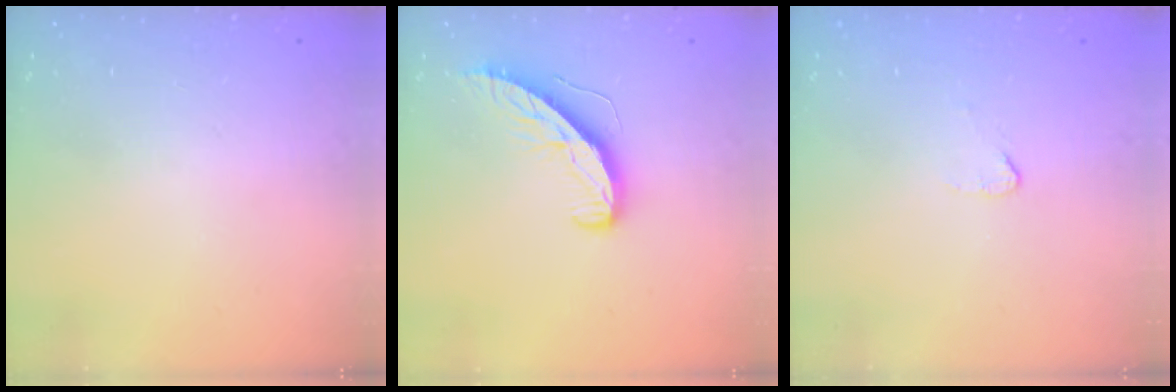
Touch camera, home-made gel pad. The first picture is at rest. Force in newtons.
{"total": 9.3, "press": 9.3, "slide": 0.2}
{"total": 2.7, "press": 2.7, "slide": 0.2}